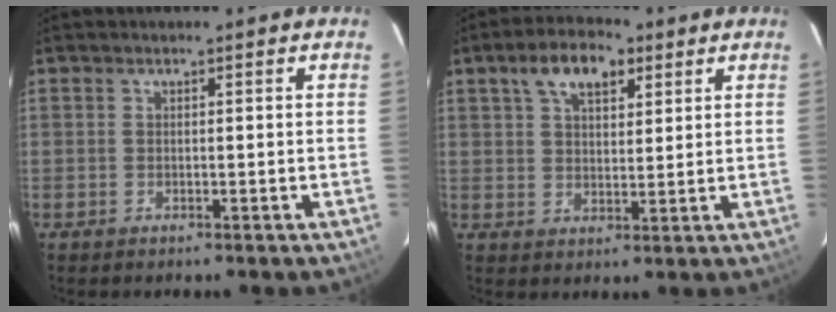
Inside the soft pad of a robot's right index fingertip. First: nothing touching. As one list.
[{"total": 8.4, "force": [4.3, 4.4, 5.6], "torque": [-0.094, 0.025, 0.074]}]